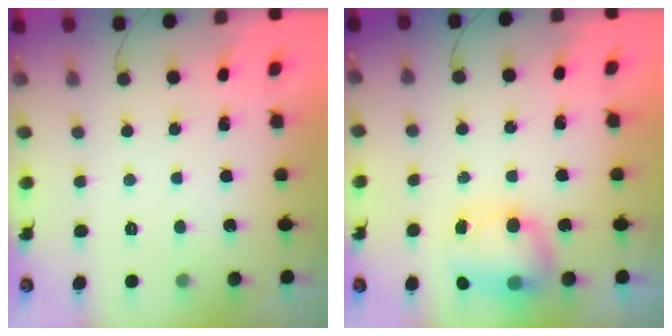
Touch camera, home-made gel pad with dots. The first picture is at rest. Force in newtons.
{"total": 7.9, "press": 7.7, "slide": 1.9}